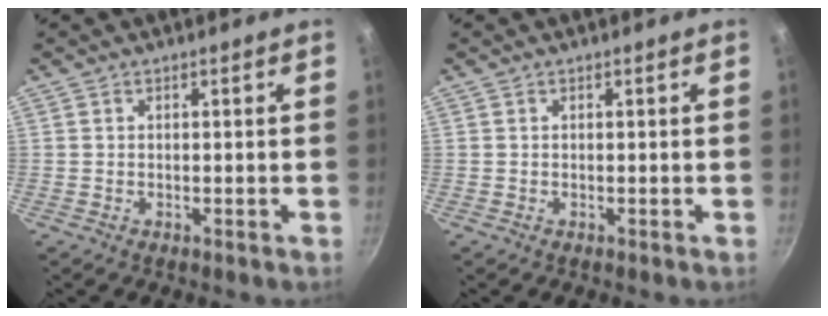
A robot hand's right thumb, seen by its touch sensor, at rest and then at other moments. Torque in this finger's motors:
{"motor_torque": [-0.03, 0.03, 0.00, 0.00, 0.00]}